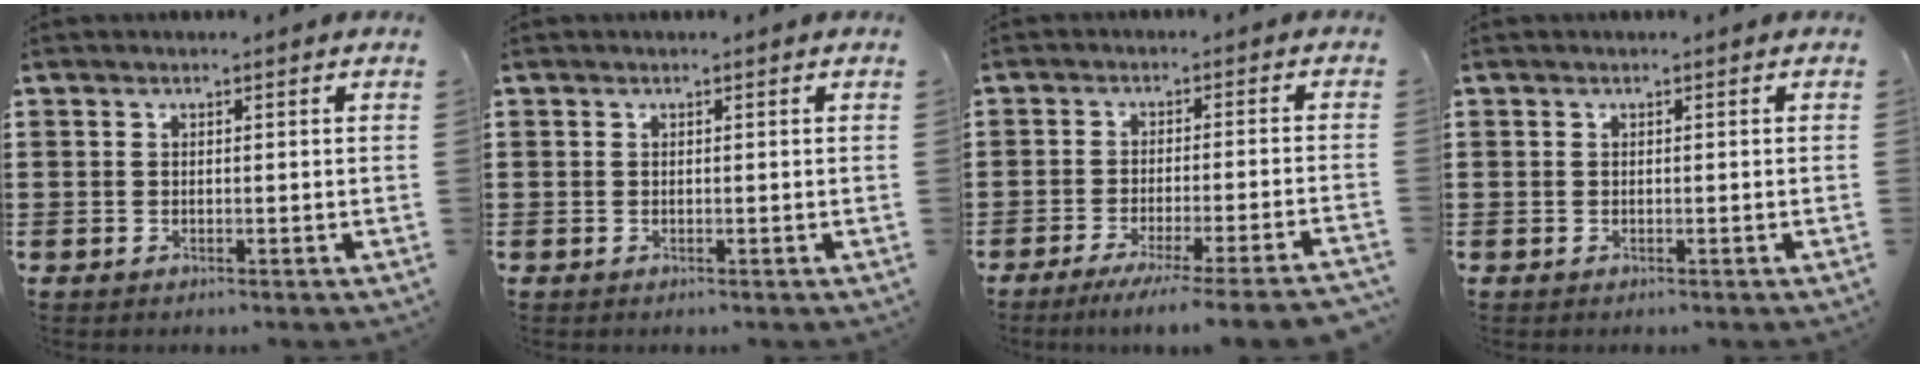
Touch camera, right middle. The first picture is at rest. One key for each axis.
{"total": 0.0}
{"total": 4.8, "fx": -4.0, "fy": -0.7, "fz": 2.5, "tx": -0.038, "ty": -0.015, "tz": -0.077}
{"total": 0.0}